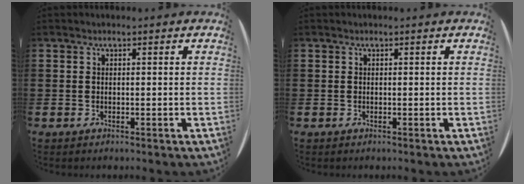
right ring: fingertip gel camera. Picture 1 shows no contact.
{"total": 0.0}